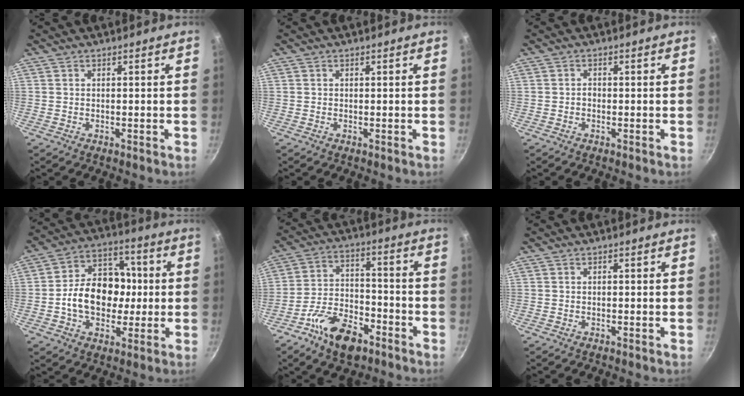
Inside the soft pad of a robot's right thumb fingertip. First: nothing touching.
{"total": 0.0}
{"total": 1.0, "force": [-0.4, 0.8, 0.5], "torque": [-0.006, 0.005, -0.007]}
{"total": 15.9, "force": [-1.2, 11.9, 10.4], "torque": [-0.125, 0.032, -0.033]}
{"total": 13.0, "force": [-7.8, 6.8, 7.9], "torque": [-0.122, 0.052, -0.142]}
{"total": 0.0}